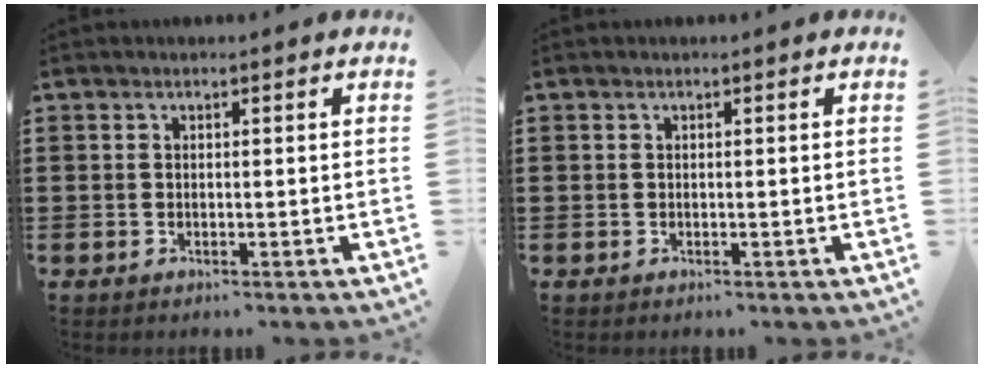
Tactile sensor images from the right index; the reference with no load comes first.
{"total": 0.0}